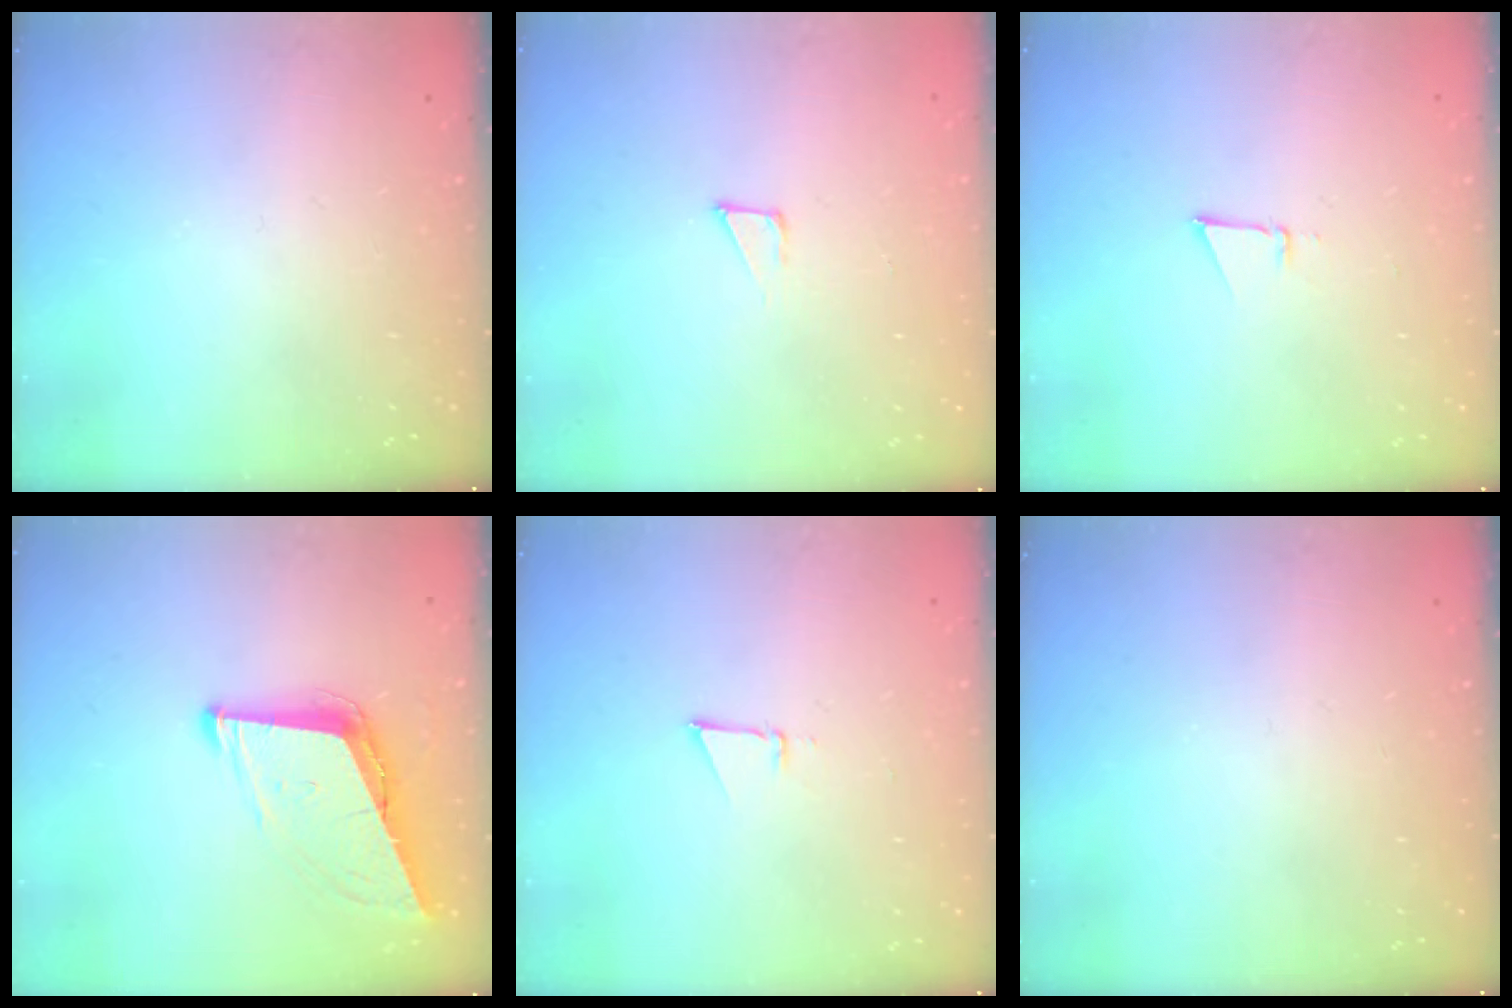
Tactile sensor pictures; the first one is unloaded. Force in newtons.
{"total": 4.2, "press": 4.2, "slide": 0.4}
{"total": 3.0, "press": 2.9, "slide": 0.8}
{"total": 9.2, "press": 8.7, "slide": 2.9}
{"total": 3.0, "press": 2.9, "slide": 0.8}
{"total": 0.0}